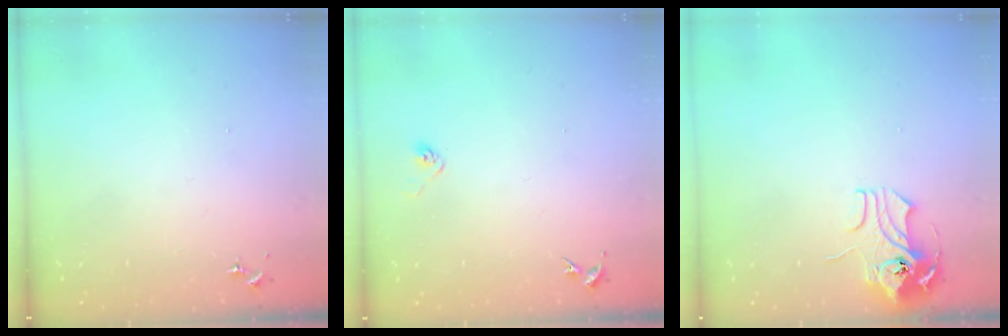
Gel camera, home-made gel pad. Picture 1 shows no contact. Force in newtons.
{"total": 3.3, "press": 3.2, "slide": 0.8}
{"total": 10.2, "press": 10.2, "slide": 1.1}